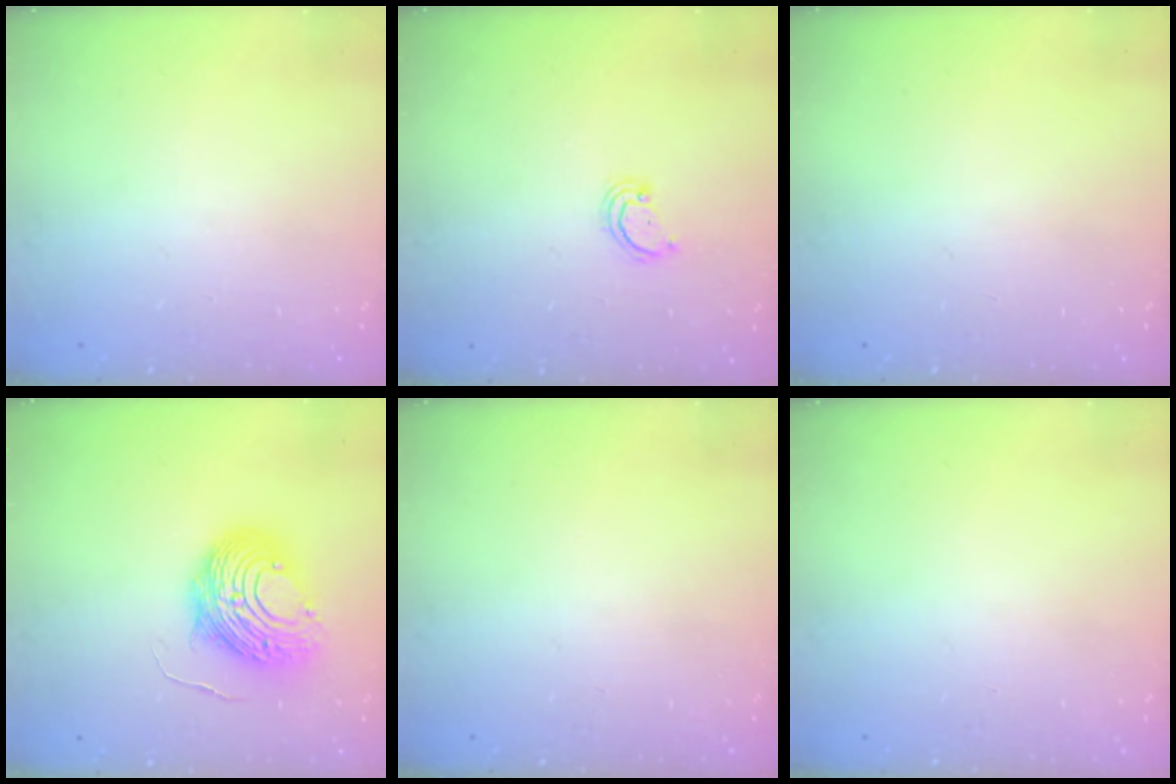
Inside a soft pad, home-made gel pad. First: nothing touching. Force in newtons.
{"total": 2.5, "press": 2.4, "slide": 0.2}
{"total": 0.0}
{"total": 12.7, "press": 12.7, "slide": 1.3}
{"total": 0.0}
{"total": 0.0}